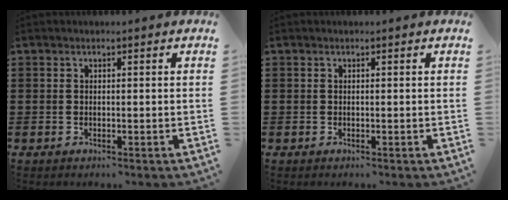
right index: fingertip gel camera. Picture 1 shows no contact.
{"total": 0.0}